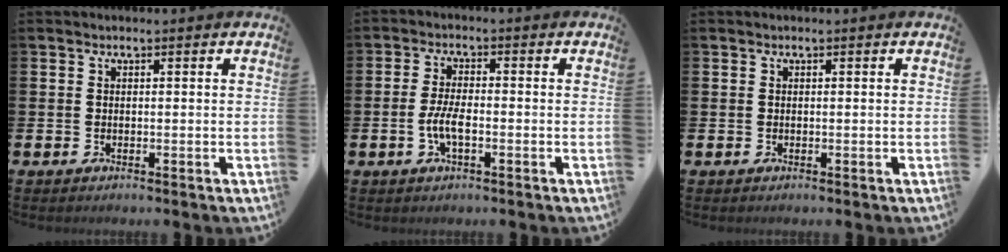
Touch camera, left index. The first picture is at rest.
{"total": 3.7, "force": [-1.1, 1.3, 3.3], "torque": [-0.071, -0.001, -0.025]}
{"total": 0.0}